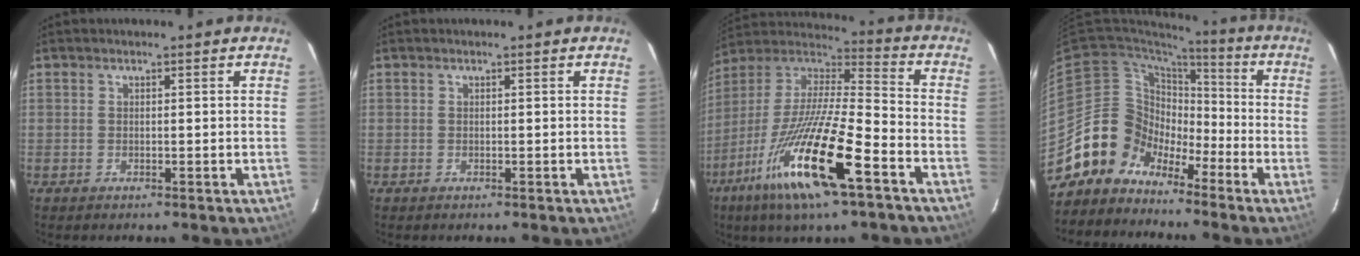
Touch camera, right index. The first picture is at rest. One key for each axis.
{"total": 0.0}
{"total": 23.2, "fx": -12.0, "fy": 4.0, "fz": 19.5, "tx": -0.372, "ty": -0.046, "tz": -0.234}
{"total": 10.9, "fx": -7.3, "fy": 8.0, "fz": 0.6, "tx": -0.022, "ty": 0.044, "tz": -0.148}